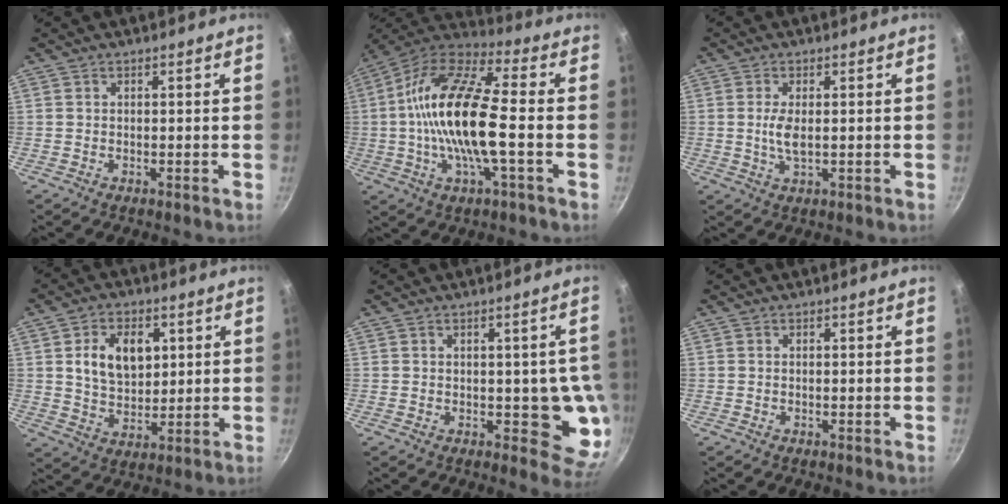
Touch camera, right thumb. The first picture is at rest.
{"total": 19.6, "force": [-1.6, 6.4, 18.5], "torque": [-0.351, 0.035, -0.049]}
{"total": 4.2, "force": [0.2, 1.4, 4.0], "torque": [-0.090, -0.004, 0.003]}
{"total": 11.0, "force": [2.9, 7.5, 7.4], "torque": [-0.099, -0.012, 0.052]}
{"total": 8.4, "force": [-0.3, 4.4, 7.1], "torque": [-0.042, -0.003, 0.000]}
{"total": 0.0}